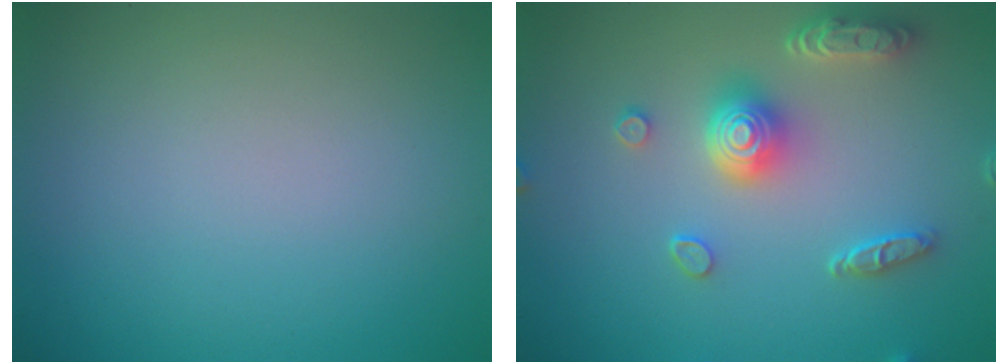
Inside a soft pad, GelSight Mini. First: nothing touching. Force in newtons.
{"total": 5.0, "press": 4.1, "slide": 2.8}